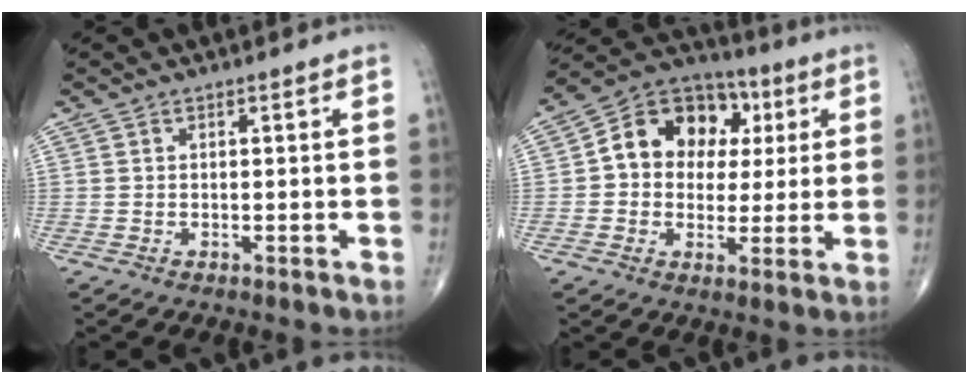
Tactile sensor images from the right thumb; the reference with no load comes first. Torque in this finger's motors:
{"motor_torque": [2.00, 2.03, 0.84, -0.12, 0.09]}